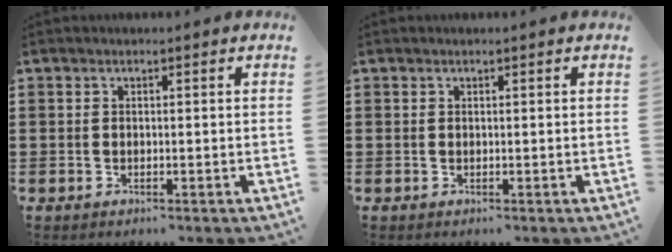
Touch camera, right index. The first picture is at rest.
{"total": 0.0}